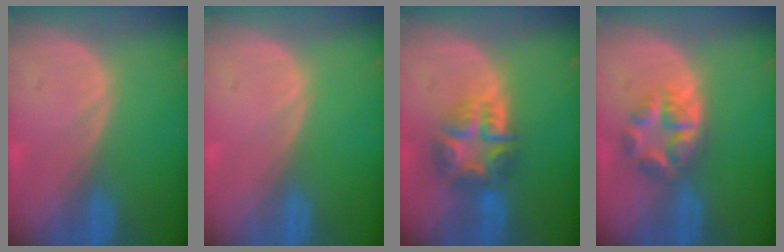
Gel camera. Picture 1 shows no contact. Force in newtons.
{"total": 0.0}
{"total": 7.8, "press": 6.7, "slide": 4.1}
{"total": 5.4, "press": 5.2, "slide": 1.5}